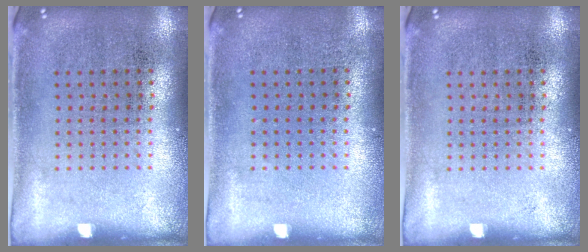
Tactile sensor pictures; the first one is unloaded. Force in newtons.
{"total": 0.0}
{"total": 0.0}